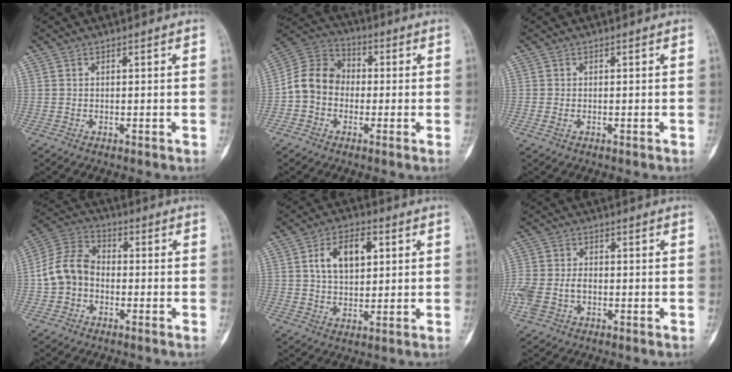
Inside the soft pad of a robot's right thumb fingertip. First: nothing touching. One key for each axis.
{"total": 9.5, "fx": -1.5, "fy": 7.9, "fz": 5.2, "tx": -0.083, "ty": 0.035, "tz": -0.045}
{"total": 0.8, "fx": -0.3, "fy": 0.4, "fz": 0.6, "tx": -0.018, "ty": 0.002, "tz": -0.004}
{"total": 9.2, "fx": -1.7, "fy": 7.1, "fz": 5.7, "tx": -0.104, "ty": 0.036, "tz": -0.047}
{"total": 9.7, "fx": 2.7, "fy": 5.7, "fz": 7.4, "tx": -0.111, "ty": 0.004, "tz": 0.043}
{"total": 8.6, "fx": -2.0, "fy": 6.0, "fz": 5.8, "tx": -0.148, "ty": 0.022, "tz": -0.037}